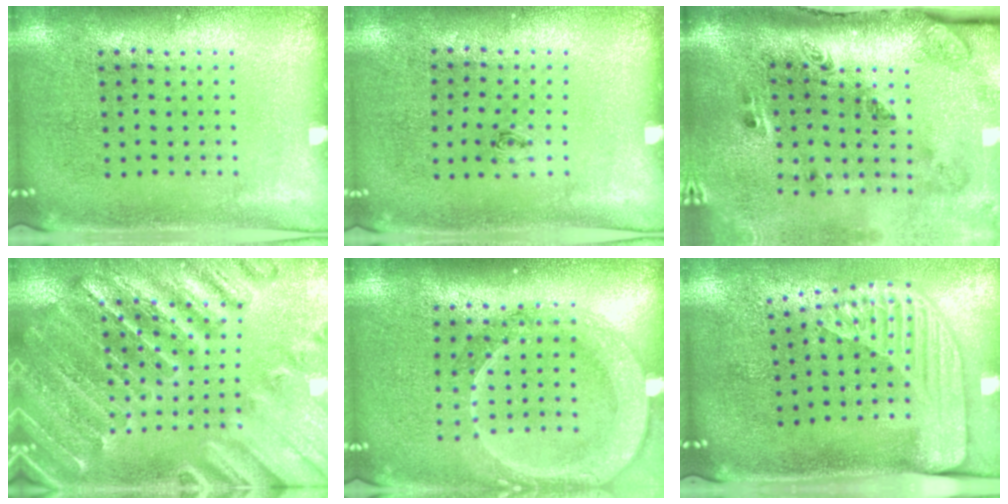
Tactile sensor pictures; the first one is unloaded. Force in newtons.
{"total": 0.5, "press": 0.1, "slide": 0.5}
{"total": 3.4, "press": 2.0, "slide": 2.7}
{"total": 2.8, "press": 2.8, "slide": 0.3}
{"total": 2.2, "press": 2.0, "slide": 1.1}
{"total": 2.3, "press": 1.8, "slide": 1.5}